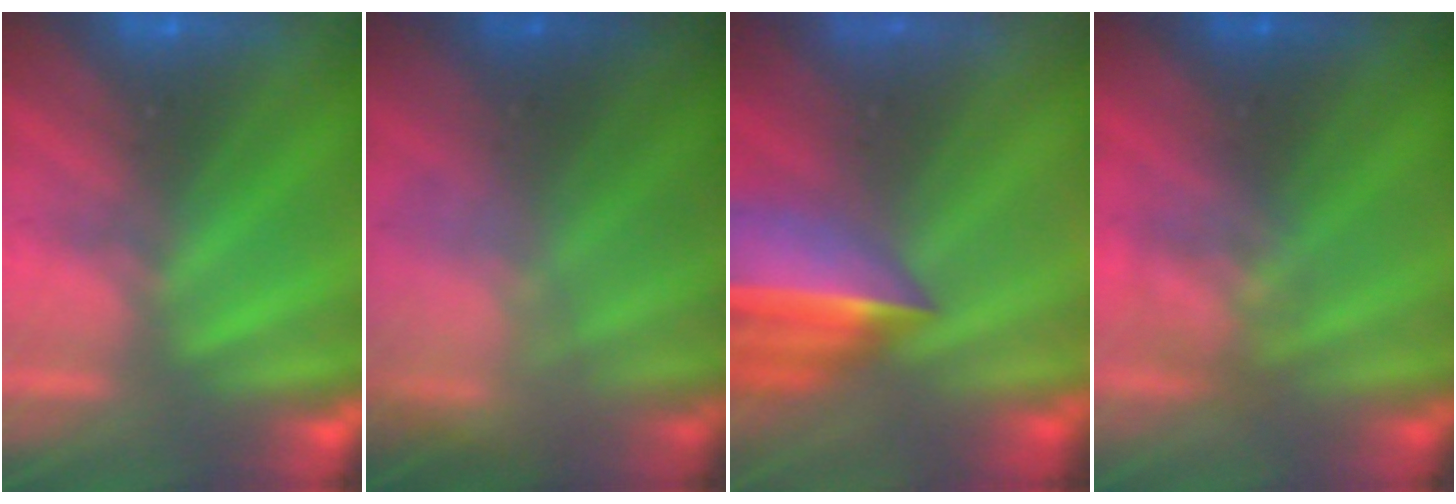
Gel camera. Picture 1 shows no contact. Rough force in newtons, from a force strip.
{"total": 9.6}
{"total": 7.4}
{"total": 2.4}